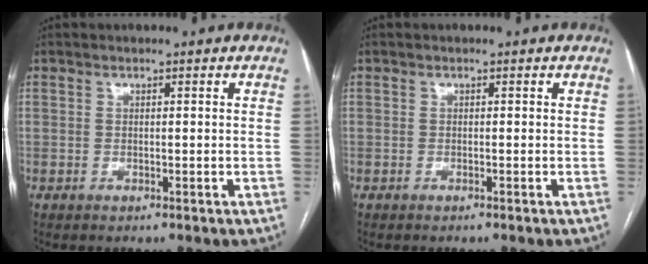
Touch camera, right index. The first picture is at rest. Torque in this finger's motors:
{"motor_torque": [-0.10, 0.00, -0.04, 0.00]}